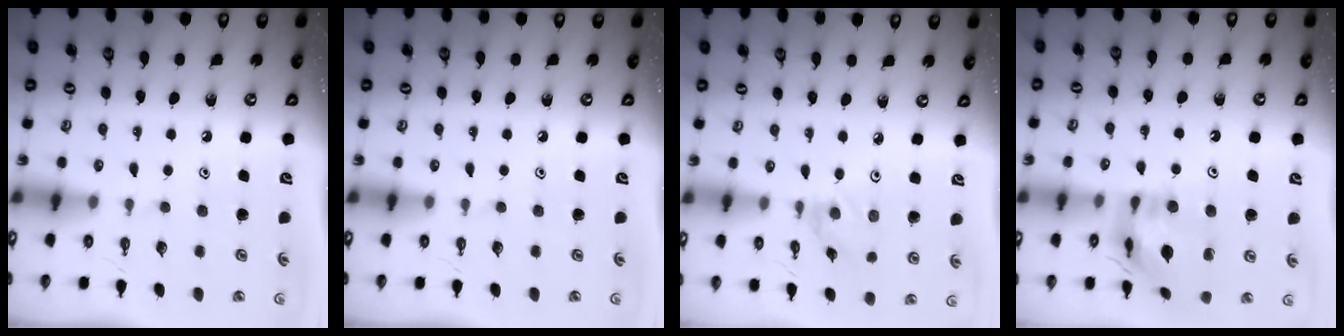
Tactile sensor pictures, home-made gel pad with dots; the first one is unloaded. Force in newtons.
{"total": 0.0}
{"total": 0.6, "press": 0.6, "slide": 0.2}
{"total": 13.2, "press": 13.1, "slide": 1.7}